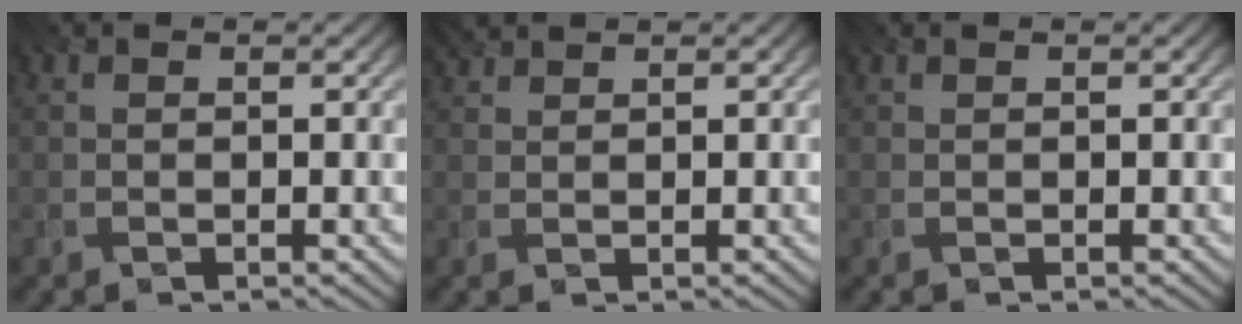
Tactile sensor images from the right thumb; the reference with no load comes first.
{"total": 1.9, "force": [1.8, 0.3, 0.7], "torque": [-0.019, 0.006, 0.033]}
{"total": 0.0}